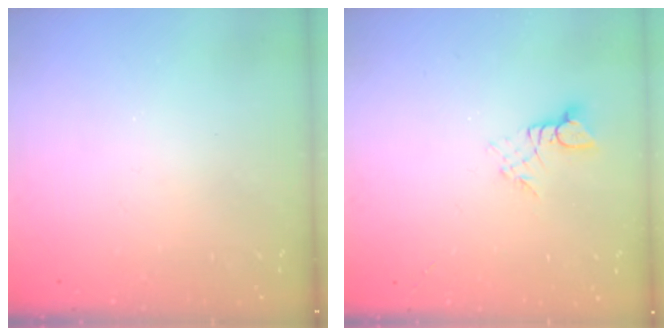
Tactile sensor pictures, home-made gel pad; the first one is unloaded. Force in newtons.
{"total": 2.7, "press": 2.7, "slide": 0.4}